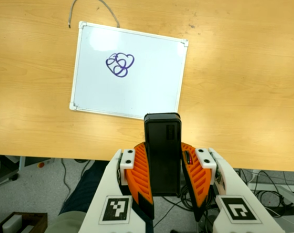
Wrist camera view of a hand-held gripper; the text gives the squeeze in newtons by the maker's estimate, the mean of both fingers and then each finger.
{"total": 10.3, "left": 8.4, "right": 12.2}